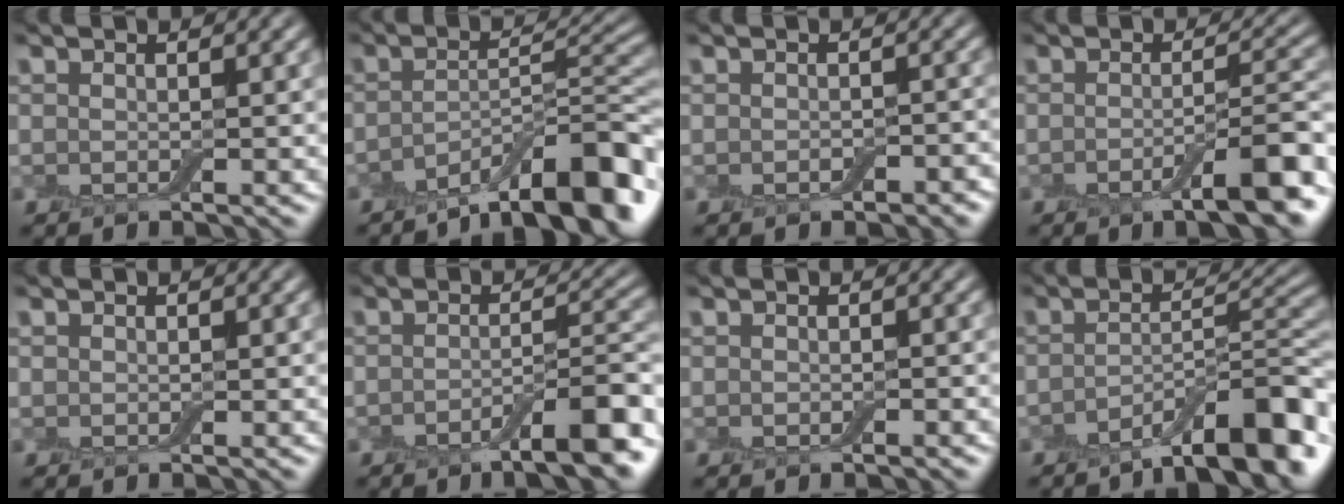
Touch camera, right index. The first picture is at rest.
{"total": 10.0, "force": [-6.4, 2.6, 7.3], "torque": [-0.098, 0.009, -0.107]}
{"total": 1.7, "force": [-0.7, 0.9, 1.2], "torque": [-0.021, -0.003, -0.010]}
{"total": 6.3, "force": [-2.6, 1.3, 5.6], "torque": [-0.079, 0.005, -0.042]}
{"total": 0.0}
{"total": 6.7, "force": [-3.5, 1.4, 5.5], "torque": [-0.074, 0.009, -0.054]}
{"total": 0.6, "force": [-0.3, 0.3, 0.4], "torque": [-0.008, 0.001, -0.003]}
{"total": 9.0, "force": [-5.7, 2.0, 6.7], "torque": [-0.088, 0.012, -0.091]}